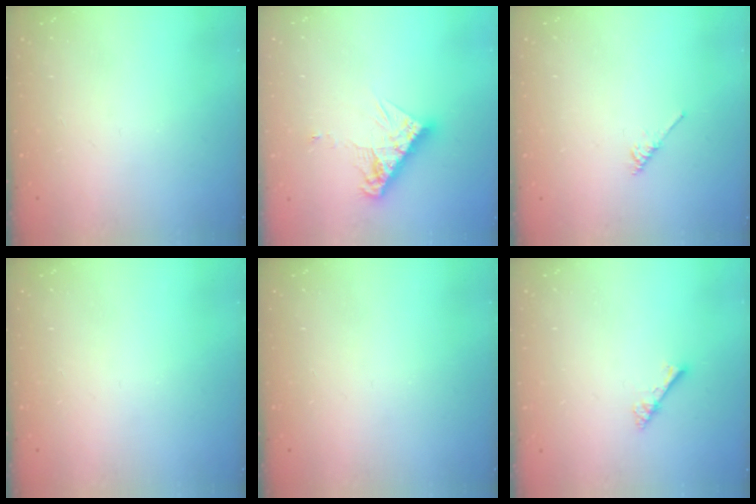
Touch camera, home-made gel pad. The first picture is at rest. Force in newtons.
{"total": 10.5, "press": 10.4, "slide": 0.9}
{"total": 2.1, "press": 2.1, "slide": 0.4}
{"total": 0.0}
{"total": 0.0}
{"total": 2.7, "press": 2.7, "slide": 0.2}